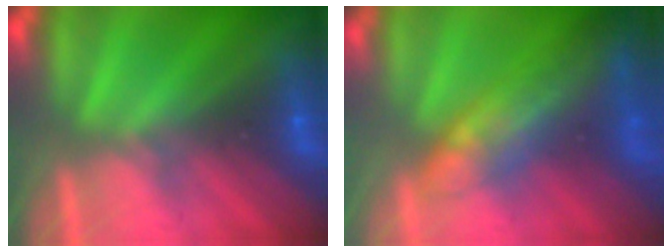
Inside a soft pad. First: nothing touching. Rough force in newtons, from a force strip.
{"total": 6.8}